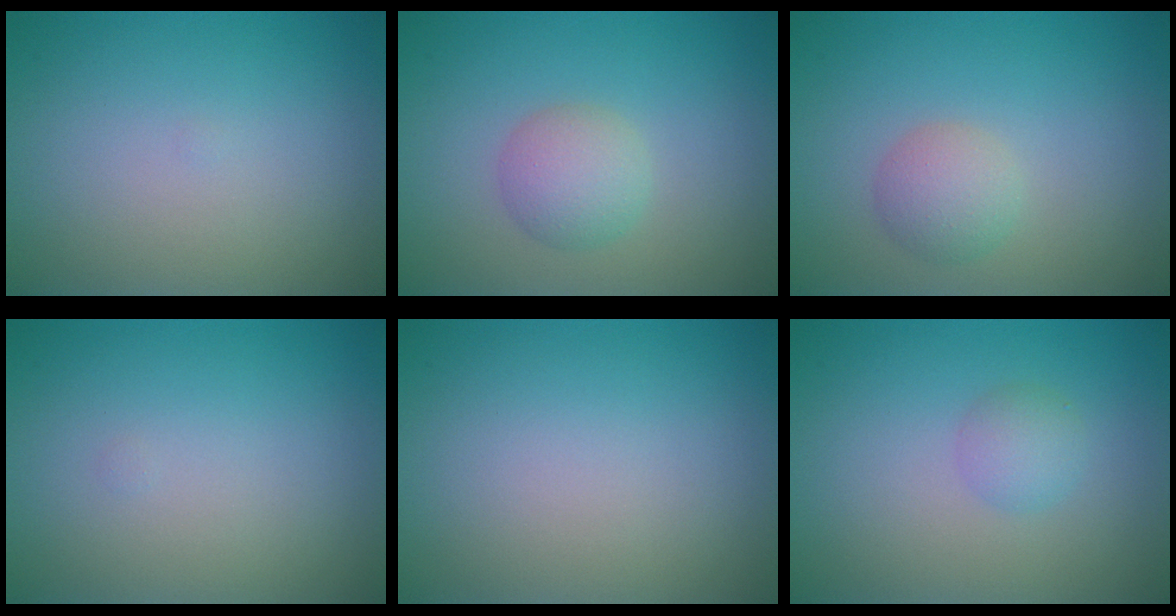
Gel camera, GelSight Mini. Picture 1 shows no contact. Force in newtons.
{"total": 2.7, "press": 2.7, "slide": 0.1}
{"total": 2.3, "press": 2.3, "slide": 0.1}
{"total": 0.0}
{"total": 0.0}
{"total": 1.7, "press": 1.7, "slide": 0.0}